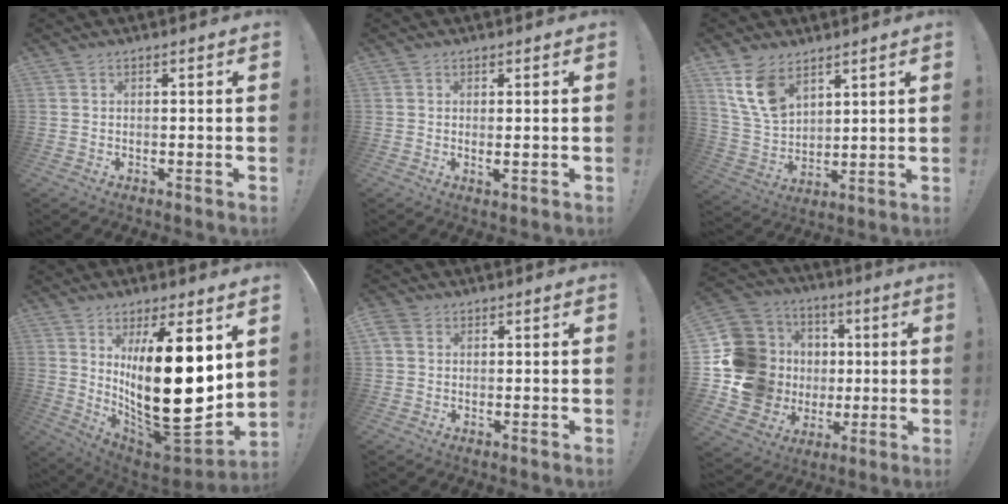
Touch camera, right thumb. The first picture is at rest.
{"total": 1.7, "force": [0.3, 0.3, 1.6], "torque": [-0.020, -0.005, 0.005]}
{"total": 11.8, "force": [7.2, 7.1, 6.1], "torque": [-0.124, -0.032, 0.144]}
{"total": 25.1, "force": [4.5, 9.3, 22.9], "torque": [-0.381, -0.064, 0.081]}
{"total": 3.2, "force": [1.1, 2.3, 1.8], "torque": [-0.035, 0.006, 0.025]}
{"total": 21.0, "force": [1.0, 18.8, 9.2], "torque": [-0.198, -0.002, 0.073]}